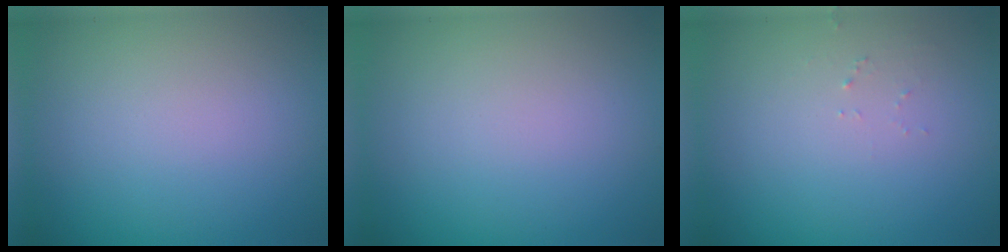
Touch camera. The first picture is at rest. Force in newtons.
{"total": 0.0}
{"total": 0.7, "press": 0.7, "slide": 0.1}